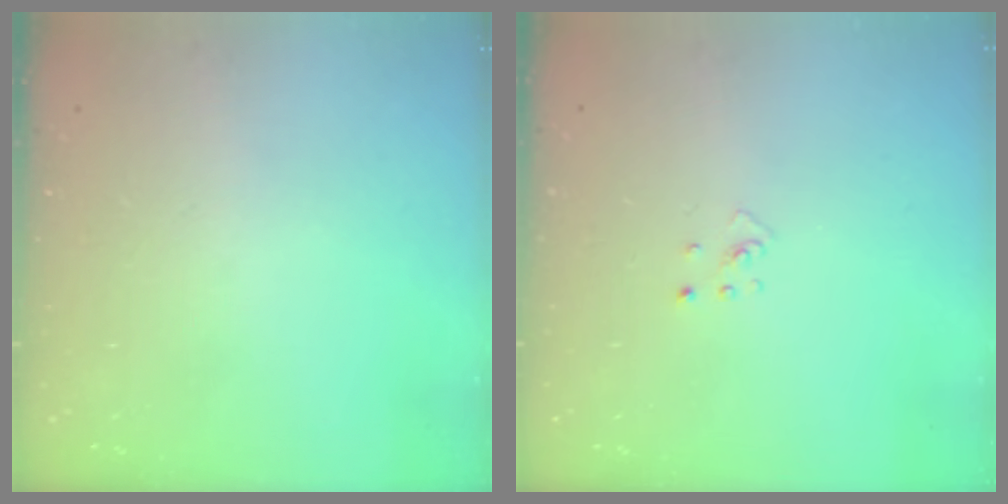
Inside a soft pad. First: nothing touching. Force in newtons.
{"total": 2.0, "press": 2.0, "slide": 0.3}